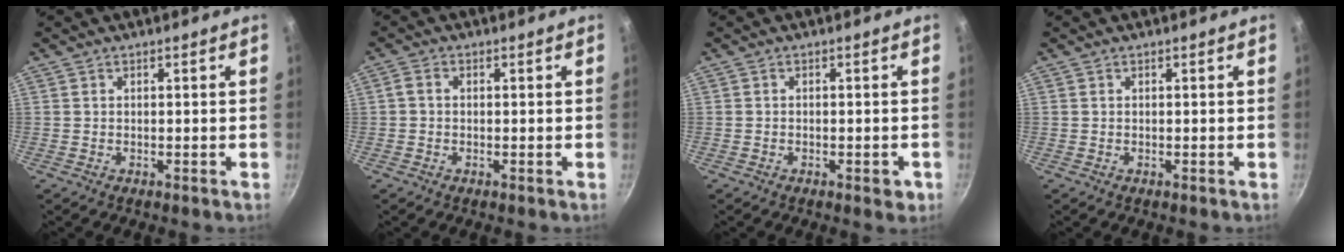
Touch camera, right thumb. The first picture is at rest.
{"total": 1.7, "force": [-0.2, 1.4, 1.0], "torque": [-0.024, 0.008, -0.006]}
{"total": 2.6, "force": [-1.1, 1.2, 2.0], "torque": [-0.024, 0.005, -0.013]}
{"total": 0.0}